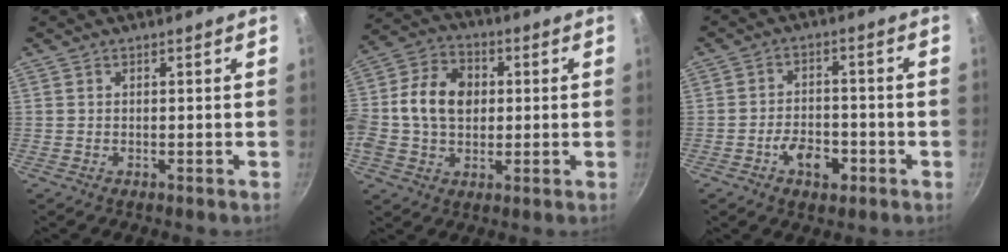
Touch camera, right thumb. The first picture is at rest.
{"total": 14.3, "force": [1.0, 10.5, 9.5], "torque": [-0.161, 0.019, -0.002]}
{"total": 6.9, "force": [-3.2, 4.1, 4.6], "torque": [-0.058, 0.023, -0.055]}